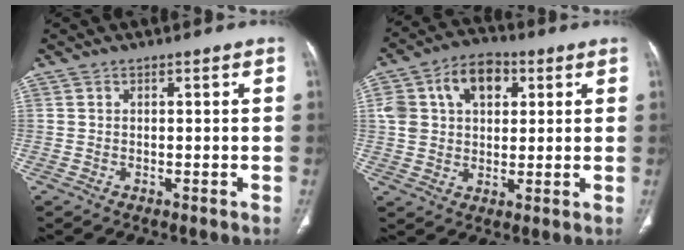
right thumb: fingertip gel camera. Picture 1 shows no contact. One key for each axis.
{"total": 12.9, "fx": 4.2, "fy": 8.9, "fz": 8.4, "tx": -0.123, "ty": 0.009, "tz": 0.069}